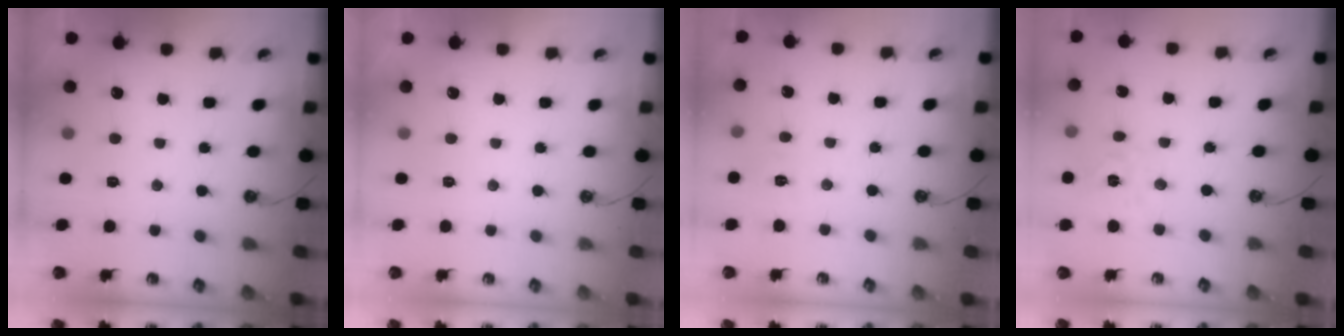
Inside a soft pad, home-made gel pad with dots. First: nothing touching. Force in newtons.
{"total": 0.0}
{"total": 4.9, "press": 4.8, "slide": 0.6}
{"total": 3.7, "press": 3.7, "slide": 0.4}